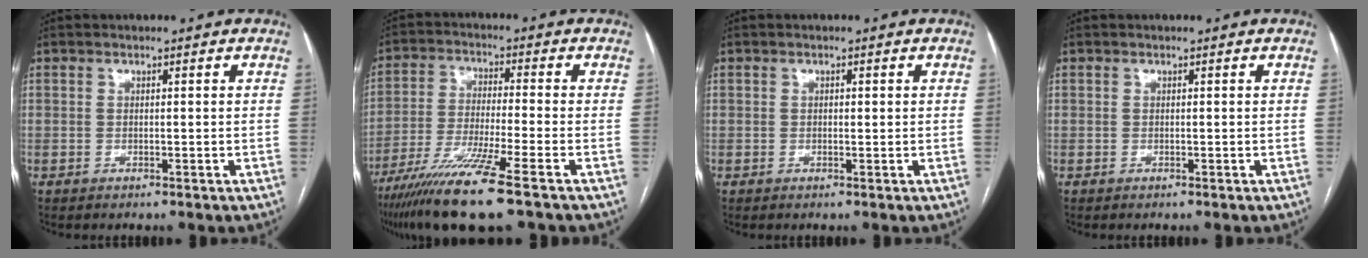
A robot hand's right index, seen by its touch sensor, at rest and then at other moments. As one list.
[{"total": 12.6, "force": [-8.4, -0.8, 9.3], "torque": [-0.183, -0.037, -0.150]}, {"total": 0.8, "force": [0.2, 0.3, 0.7], "torque": [-0.014, 0.000, 0.003]}, {"total": 0.0}]